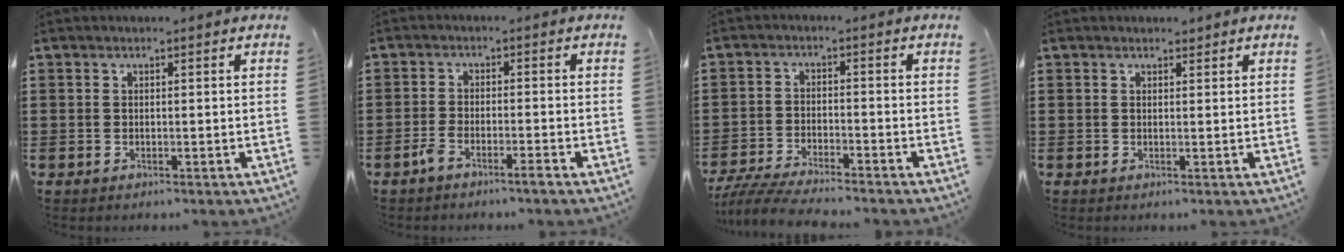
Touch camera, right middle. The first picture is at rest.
{"total": 2.9, "force": [-2.1, 0.2, 2.0], "torque": [-0.039, -0.001, -0.040]}
{"total": 4.9, "force": [-4.6, 0.1, 1.6], "torque": [-0.047, -0.013, -0.096]}
{"total": 1.2, "force": [1.1, 0.5, 0.0], "torque": [0.005, -0.001, 0.019]}